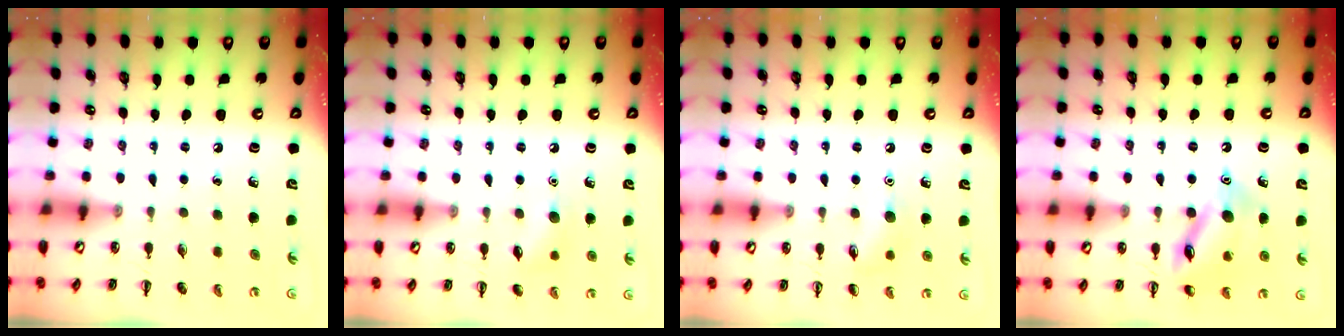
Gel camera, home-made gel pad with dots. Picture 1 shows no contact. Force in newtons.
{"total": 8.3, "press": 8.1, "slide": 1.8}
{"total": 7.2, "press": 7.2, "slide": 0.5}
{"total": 14.1, "press": 14.0, "slide": 1.1}